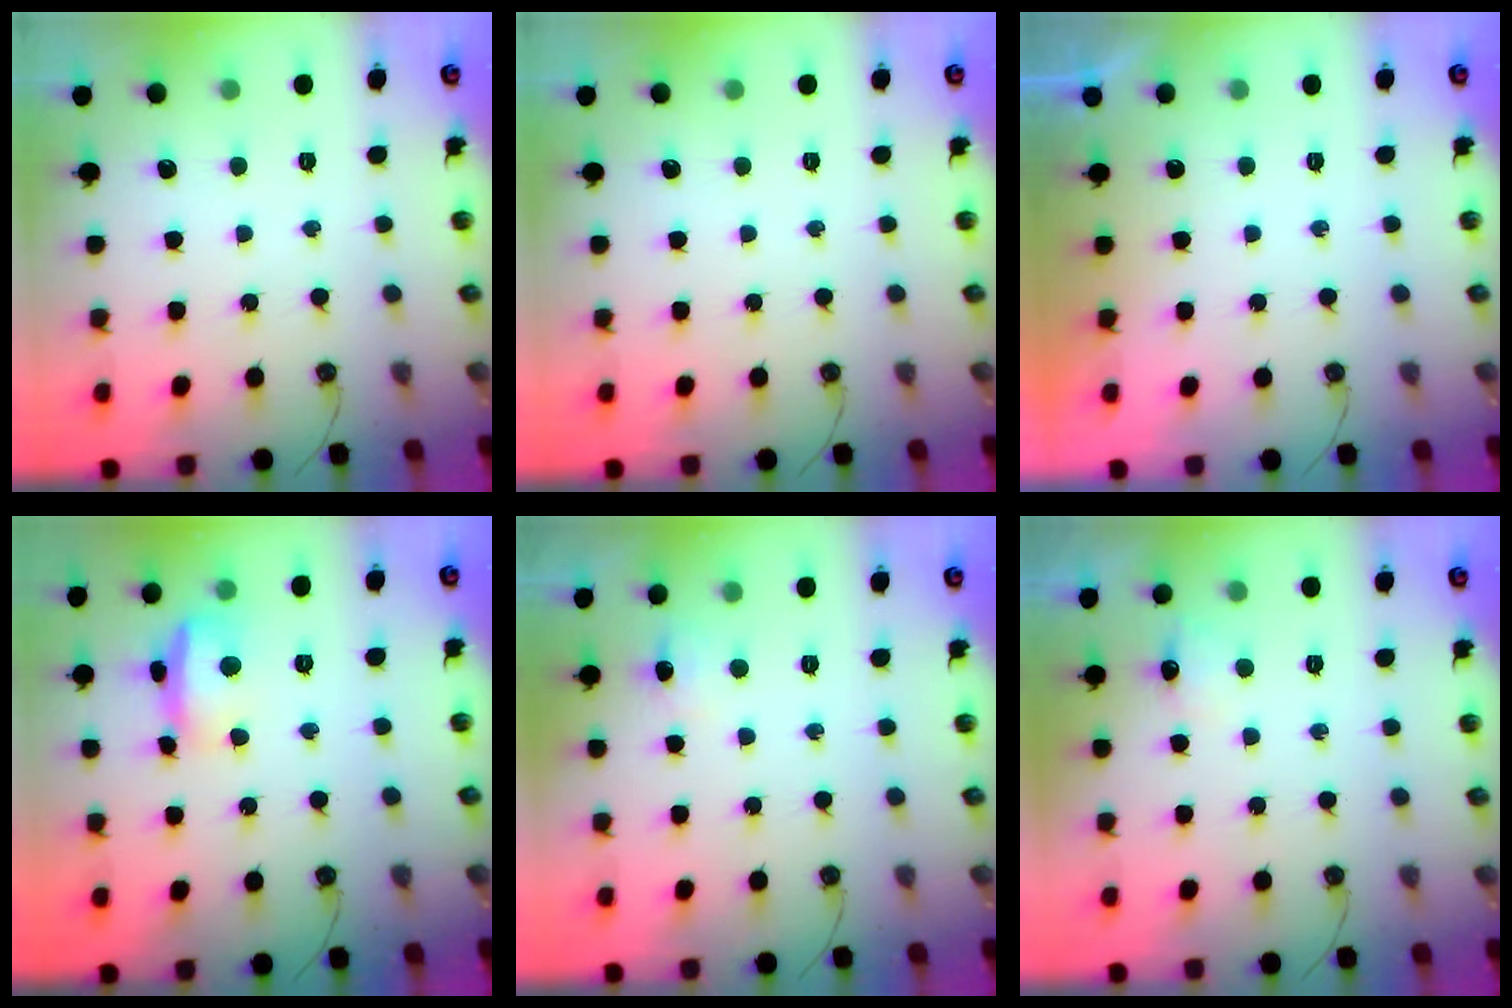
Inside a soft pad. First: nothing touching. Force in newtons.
{"total": 0.0}
{"total": 0.0}
{"total": 10.8, "press": 10.7, "slide": 1.5}
{"total": 5.8, "press": 2.7, "slide": 5.2}
{"total": 6.2, "press": 6.1, "slide": 1.2}